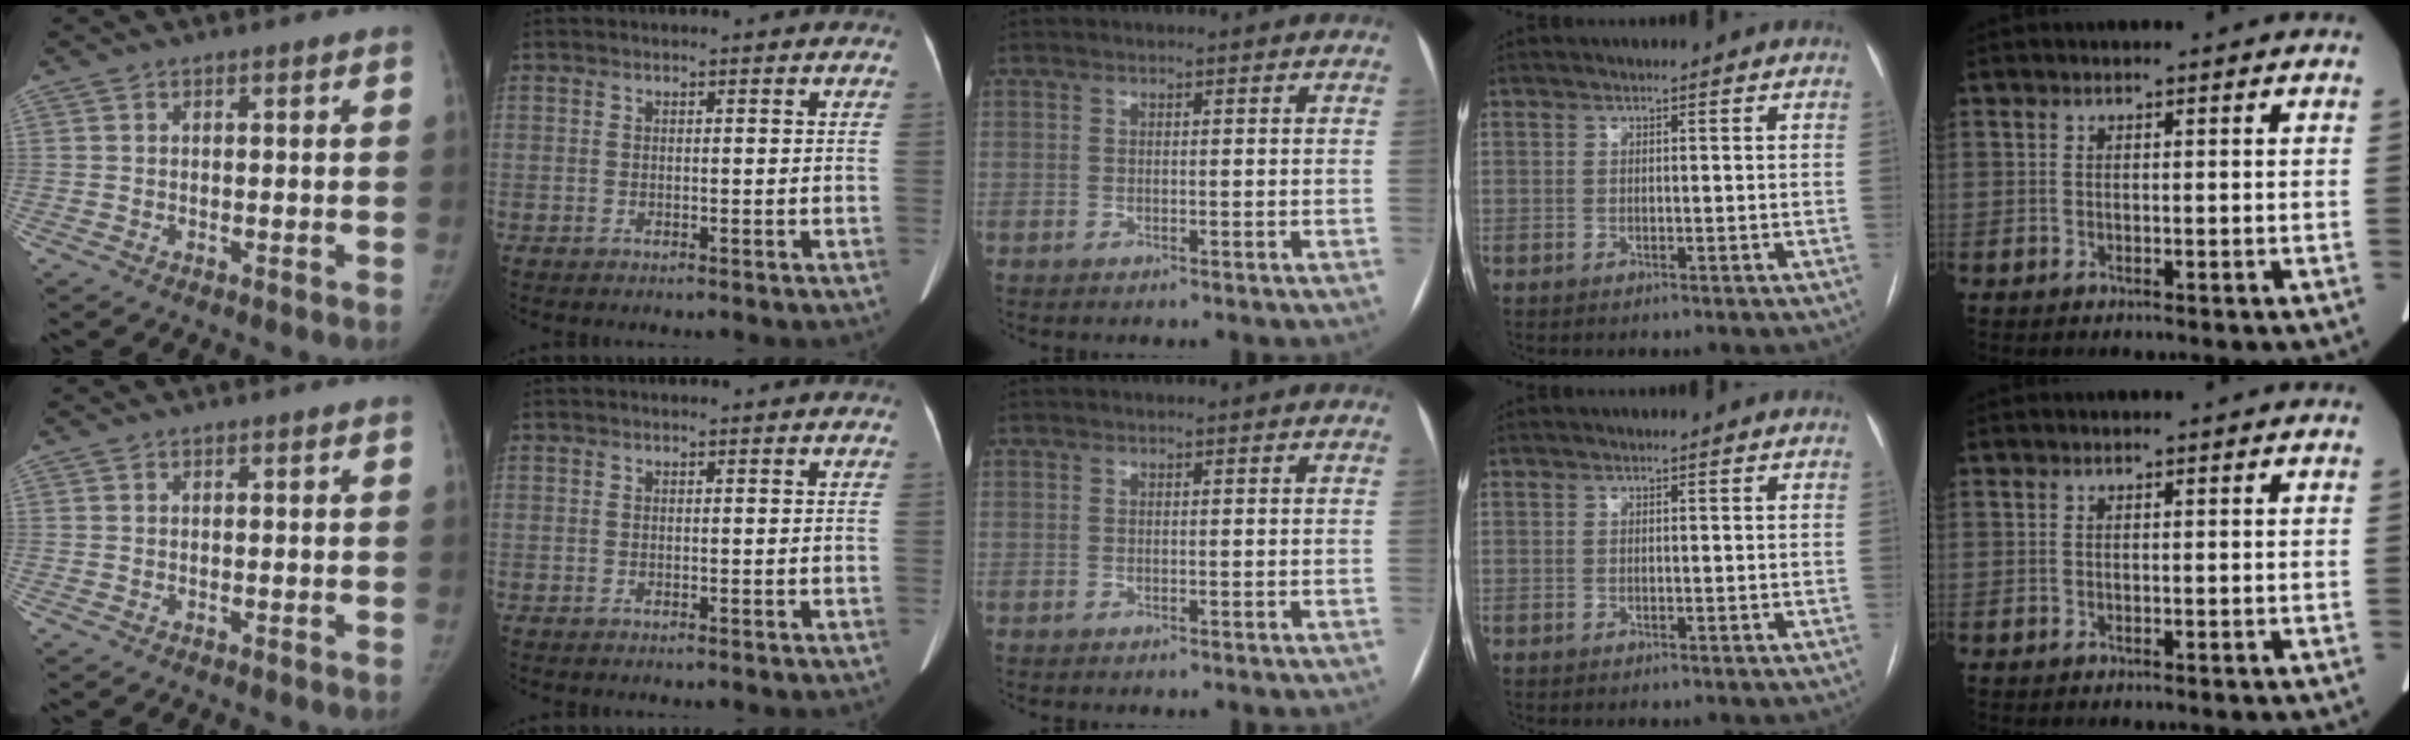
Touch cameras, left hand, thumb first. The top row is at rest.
{}